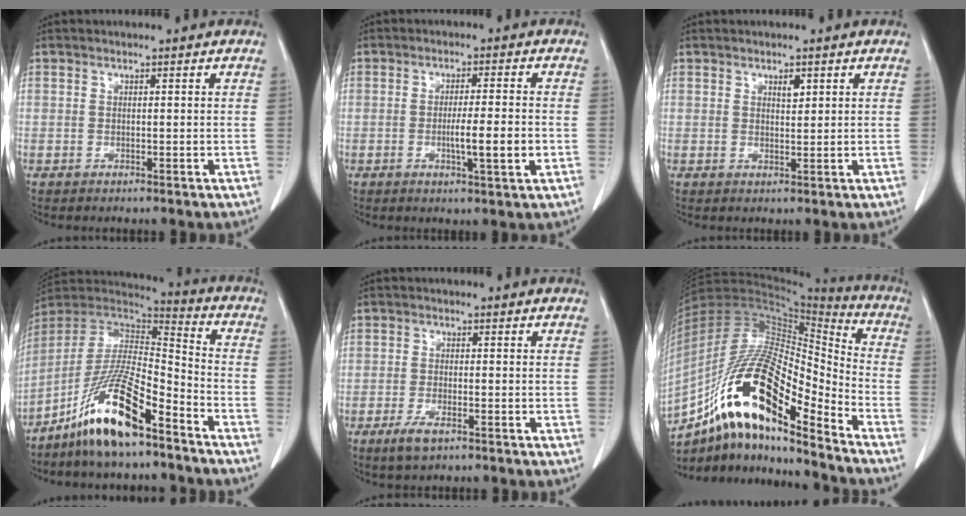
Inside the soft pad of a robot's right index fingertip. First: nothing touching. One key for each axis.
{"total": 6.1, "fx": -1.4, "fy": 0.1, "fz": 5.9, "tx": -0.096, "ty": -0.008, "tz": -0.021}
{"total": 1.5, "fx": 0.9, "fy": 0.6, "fz": 1.1, "tx": -0.016, "ty": -0.004, "tz": 0.014}
{"total": 15.3, "fx": -10.3, "fy": 2.4, "fz": 11.0, "tx": -0.216, "ty": -0.002, "tz": -0.189}
{"total": 3.2, "fx": -1.9, "fy": 0.9, "fz": 2.4, "tx": -0.051, "ty": -0.003, "tz": -0.033}
{"total": 21.5, "fx": -13.0, "fy": 4.9, "fz": 16.4, "tx": -0.323, "ty": 0.005, "tz": -0.229}